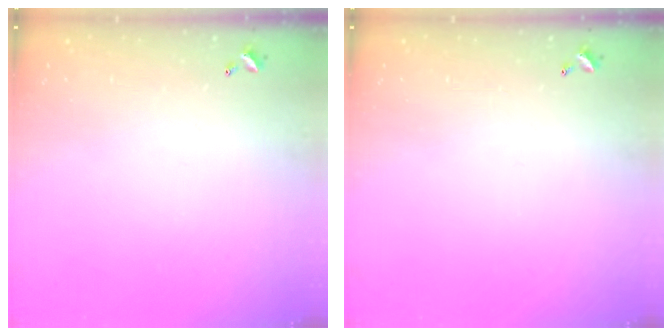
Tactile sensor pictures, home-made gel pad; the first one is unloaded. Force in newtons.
{"total": 0.0}